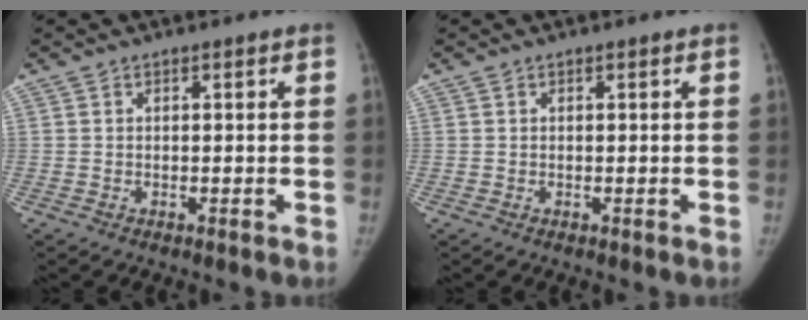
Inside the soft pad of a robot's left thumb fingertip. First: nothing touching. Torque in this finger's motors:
{"motor_torque": [0.09, 0.03, 0.19, 0.00, 0.04]}